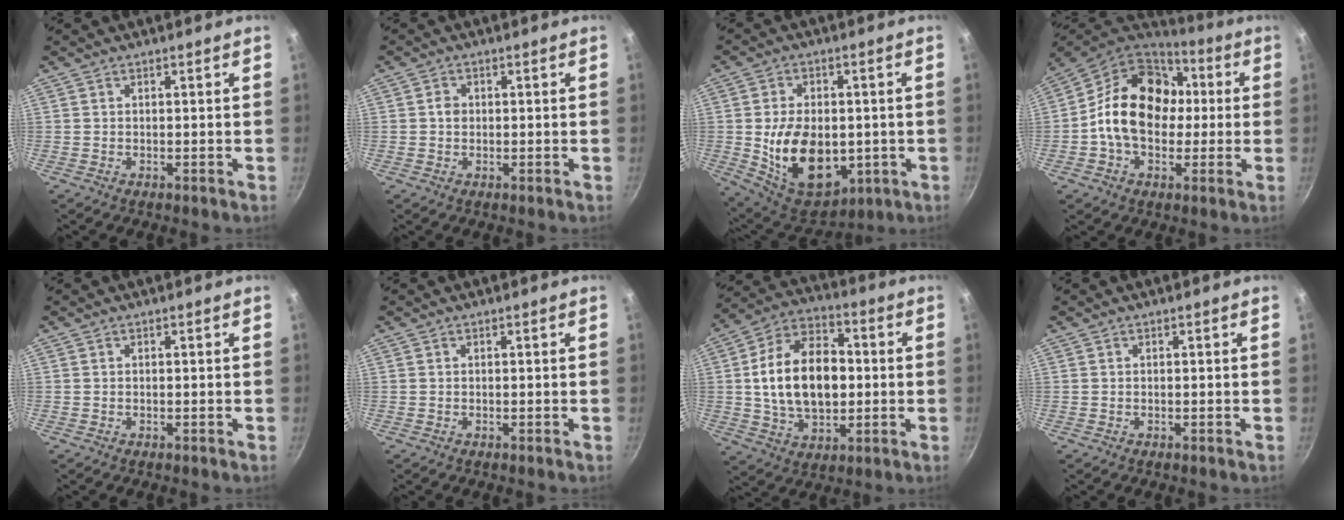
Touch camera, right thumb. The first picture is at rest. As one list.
[{"total": 1.8, "force": [0.1, 1.6, 0.9], "torque": [-0.011, 0.007, -0.002]}, {"total": 17.8, "force": [-1.9, 11.8, 13.2], "torque": [-0.189, -0.012, -0.008]}, {"total": 19.6, "force": [0.7, 14.5, 13.1], "torque": [-0.185, 0.039, -0.003]}, {"total": 0.0}, {"total": 0.0}, {"total": 18.7, "force": [0.5, 12.2, 14.2], "torque": [-0.215, 0.020, 0.007]}, {"total": 0.0}]